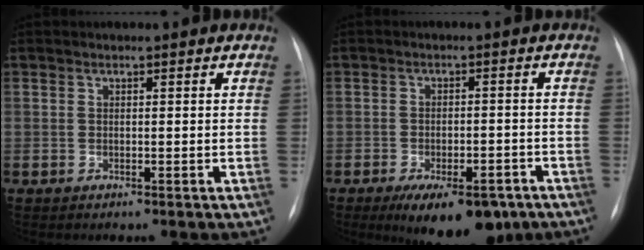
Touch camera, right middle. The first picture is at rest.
{"total": 11.2, "force": [-7.6, 4.4, 6.9], "torque": [-0.092, -0.003, -0.109]}